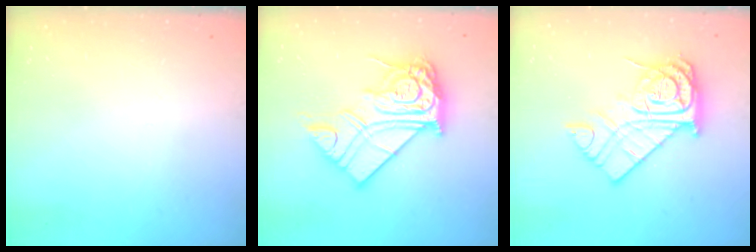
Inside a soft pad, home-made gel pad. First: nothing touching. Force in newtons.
{"total": 19.5, "press": 19.4, "slide": 1.6}
{"total": 16.8, "press": 16.7, "slide": 1.7}